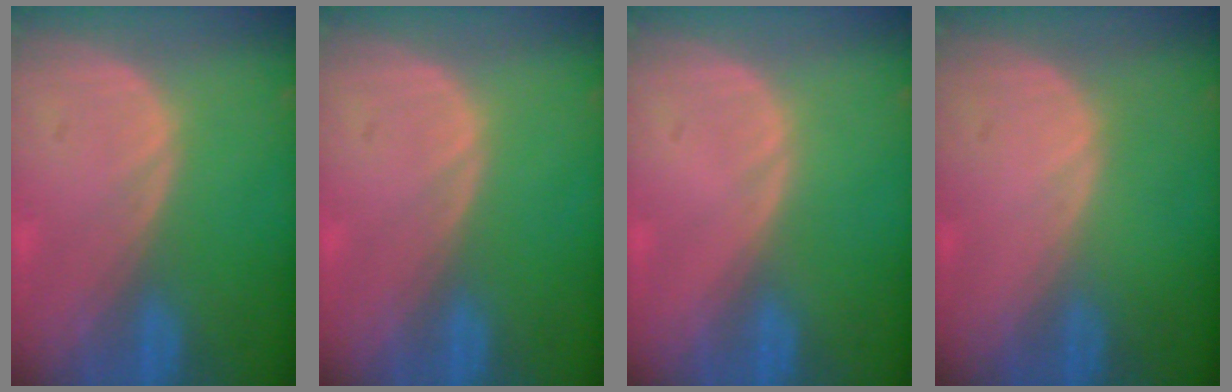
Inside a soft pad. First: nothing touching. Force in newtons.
{"total": 0.0}
{"total": 0.0}
{"total": 0.0}